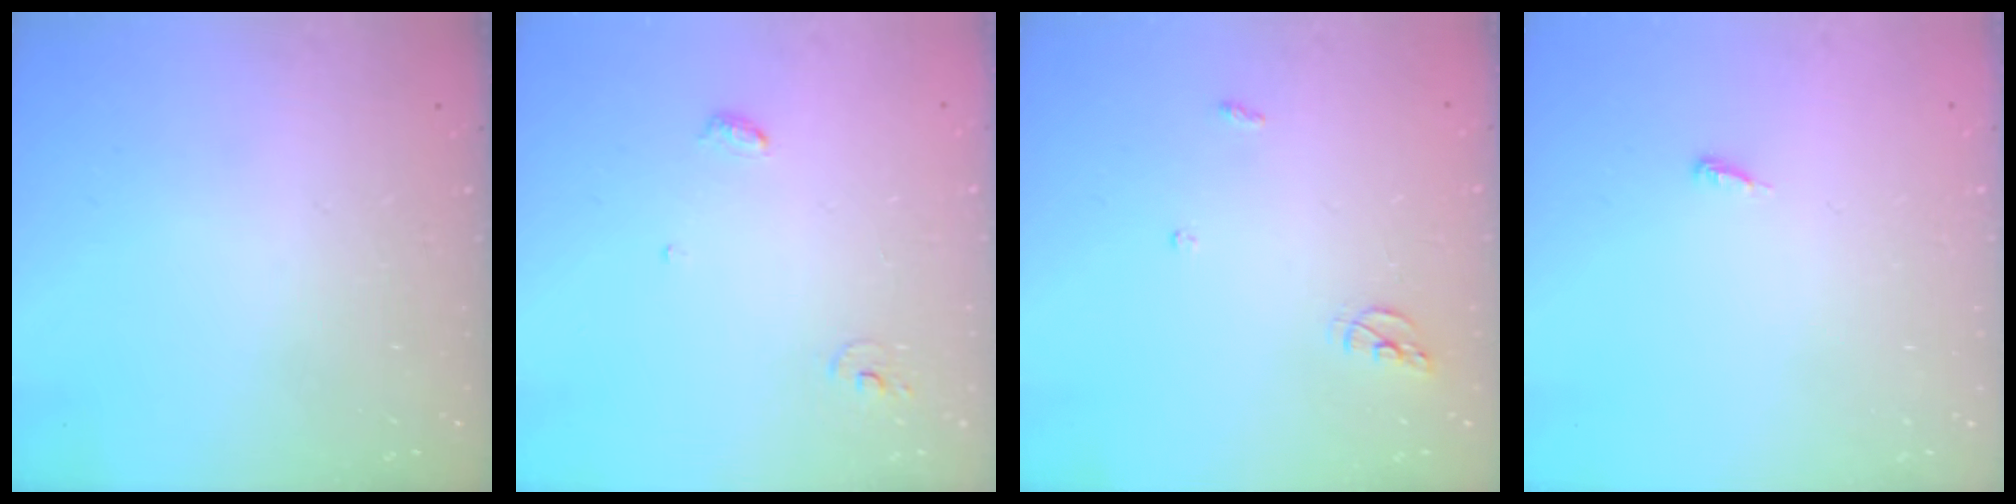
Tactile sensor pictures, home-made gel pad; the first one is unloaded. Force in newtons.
{"total": 4.0, "press": 4.0, "slide": 0.3}
{"total": 5.6, "press": 5.6, "slide": 0.4}
{"total": 3.5, "press": 3.5, "slide": 0.3}